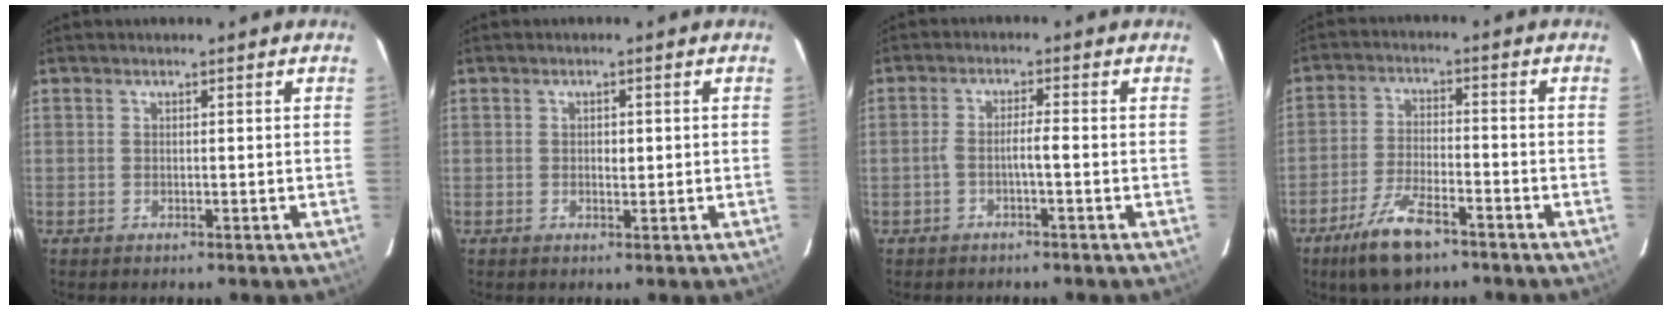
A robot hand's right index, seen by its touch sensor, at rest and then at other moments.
{"total": 1.4, "force": [0.0, 0.7, 1.2], "torque": [-0.020, 0.000, 0.002]}
{"total": 2.6, "force": [-1.0, 0.1, 2.4], "torque": [-0.044, 0.010, -0.018]}
{"total": 8.8, "force": [-6.0, 2.3, 5.9], "torque": [-0.123, -0.012, -0.108]}